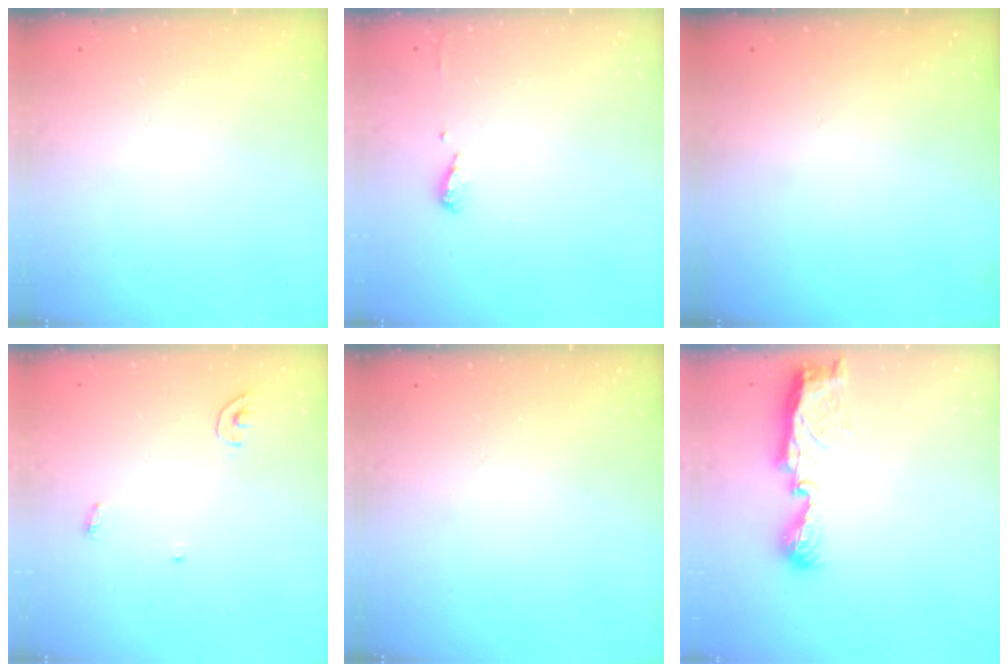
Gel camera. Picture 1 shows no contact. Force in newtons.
{"total": 6.1, "press": 6.0, "slide": 1.3}
{"total": 0.0}
{"total": 3.4, "press": 3.4, "slide": 0.3}
{"total": 0.0}
{"total": 8.0, "press": 8.0, "slide": 0.1}